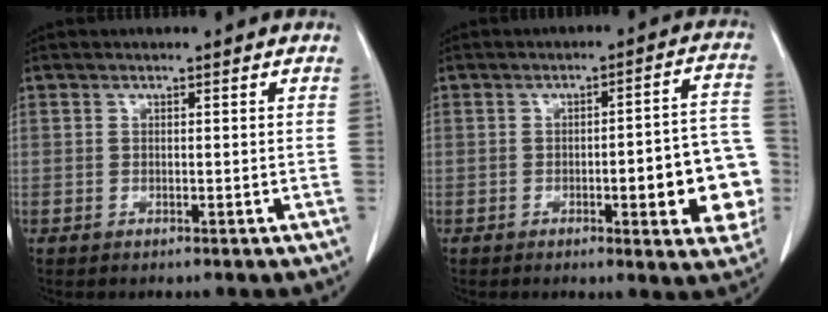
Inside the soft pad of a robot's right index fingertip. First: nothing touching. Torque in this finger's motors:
{"motor_torque": [0.41, -0.09, 0.20, 0.07]}